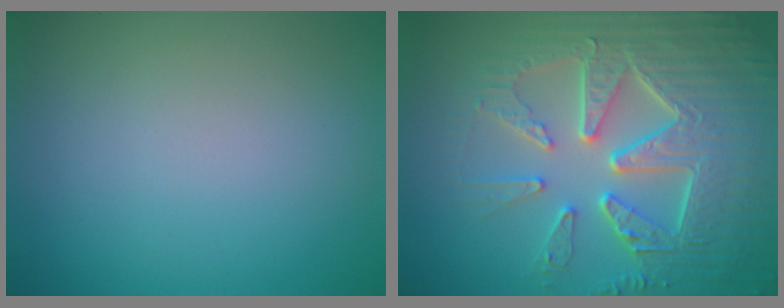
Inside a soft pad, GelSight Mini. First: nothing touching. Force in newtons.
{"total": 8.9, "press": 6.5, "slide": 6.1}